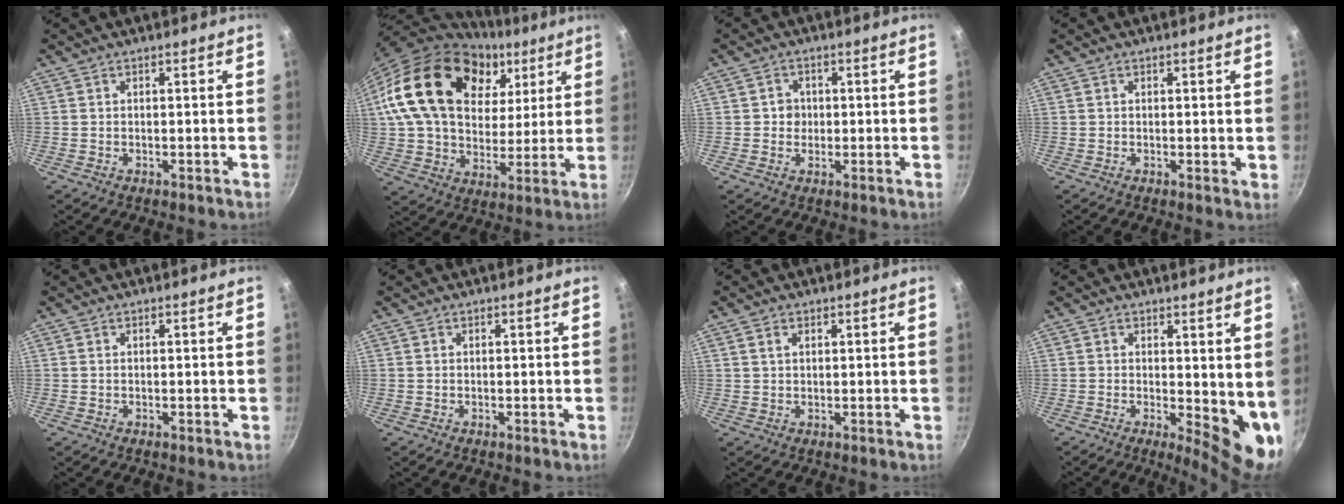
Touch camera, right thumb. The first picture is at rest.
{"total": 28.1, "force": [10.5, 19.1, 17.8], "torque": [-0.295, -0.007, 0.182]}
{"total": 2.7, "force": [0.0, 2.5, 0.9], "torque": [0.003, 0.004, -0.003]}
{"total": 1.1, "force": [0.4, 0.5, 0.9], "torque": [-0.012, 0.000, 0.004]}
{"total": 0.0}
{"total": 0.0}
{"total": 1.8, "force": [0.8, 1.2, 1.0], "torque": [-0.013, 0.001, 0.015]}
{"total": 9.2, "force": [0.7, 3.8, 8.3], "torque": [-0.086, -0.018, 0.014]}